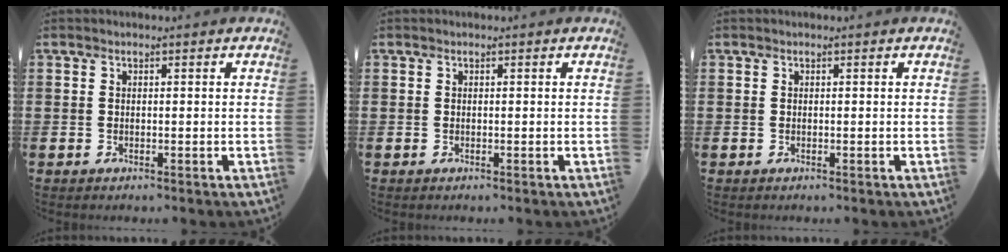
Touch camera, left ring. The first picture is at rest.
{"total": 0.0}
{"total": 0.0}